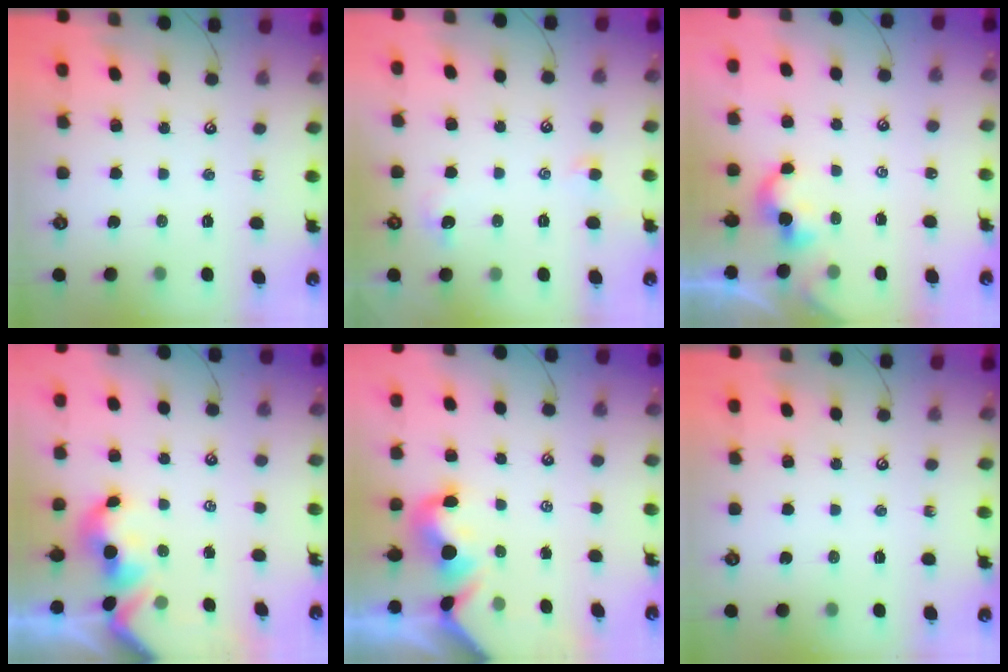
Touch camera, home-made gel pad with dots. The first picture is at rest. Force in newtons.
{"total": 0.7, "press": 0.1, "slide": 0.7}
{"total": 0.0}
{"total": 1.3, "press": 1.3, "slide": 0.0}
{"total": 1.4, "press": 1.2, "slide": 0.7}
{"total": 0.0}